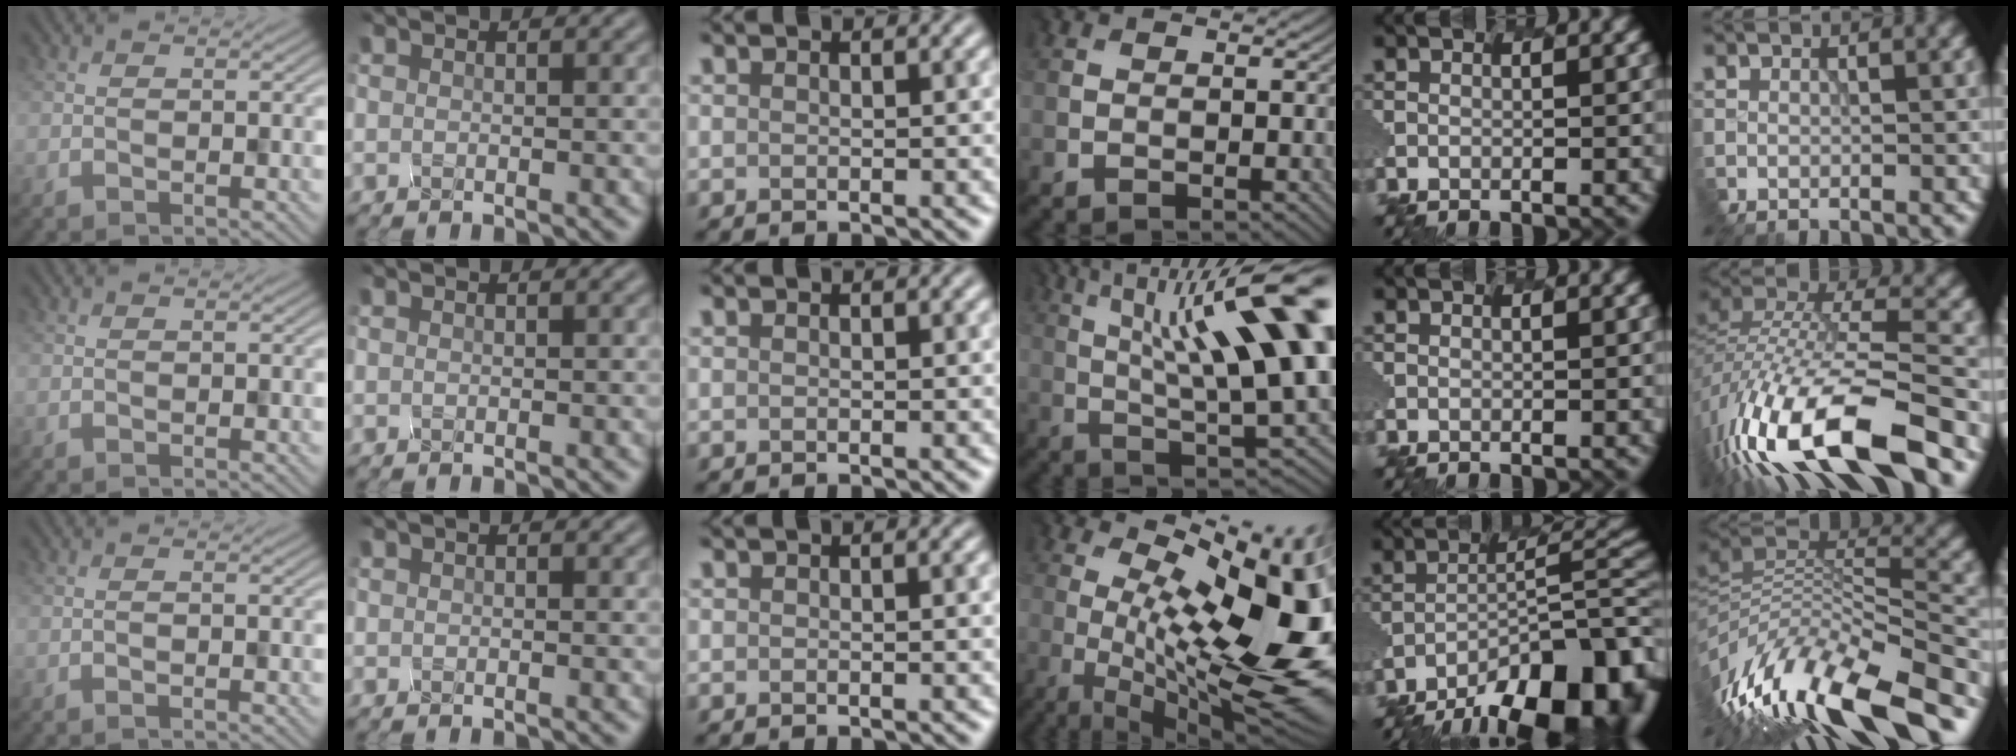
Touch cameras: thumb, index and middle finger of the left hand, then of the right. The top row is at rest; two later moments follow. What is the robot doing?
{"motion": "disassemble", "object": "hinged tin"}